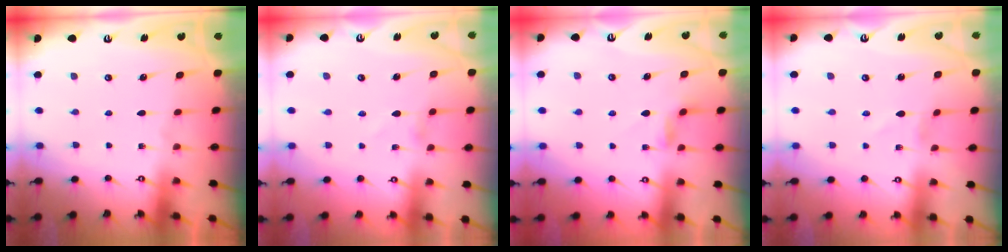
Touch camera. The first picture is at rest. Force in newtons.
{"total": 0.0}
{"total": 3.7, "press": 3.7, "slide": 0.6}
{"total": 1.2, "press": 1.2, "slide": 0.1}